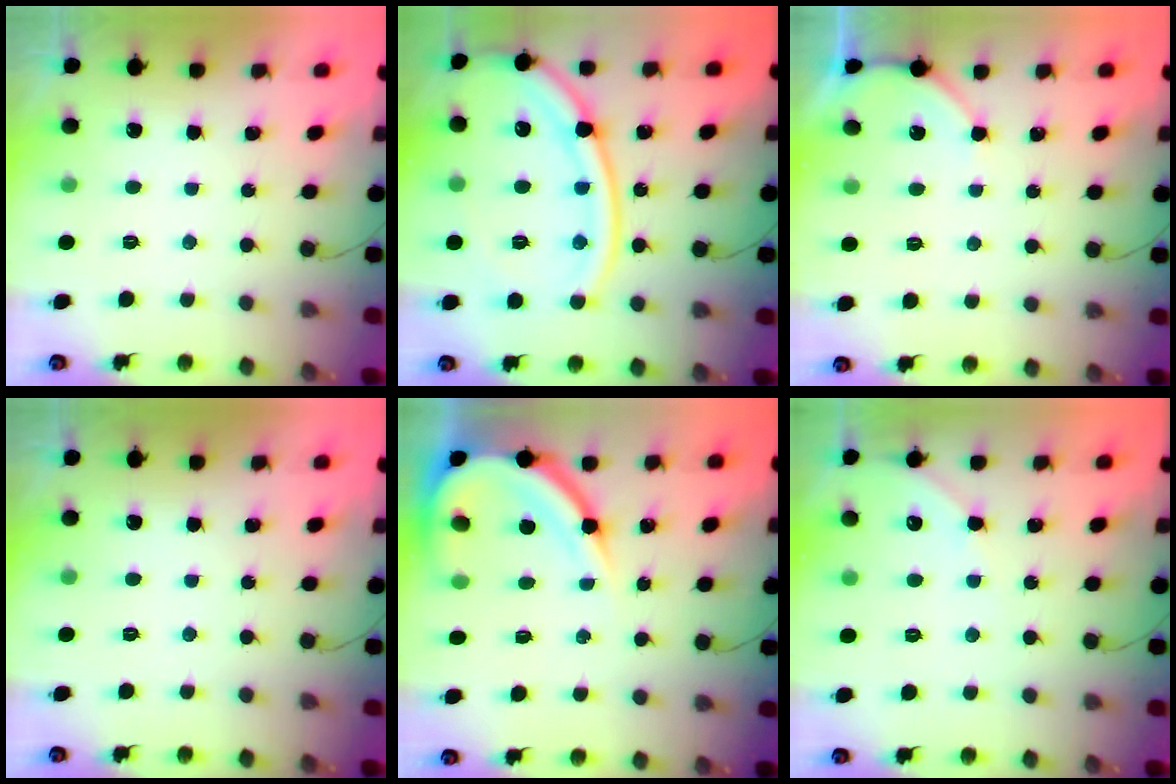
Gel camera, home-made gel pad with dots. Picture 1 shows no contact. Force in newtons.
{"total": 18.4, "press": 18.3, "slide": 1.9}
{"total": 4.0, "press": 3.9, "slide": 0.7}
{"total": 0.0}
{"total": 12.9, "press": 12.9, "slide": 1.4}
{"total": 4.2, "press": 4.1, "slide": 0.6}